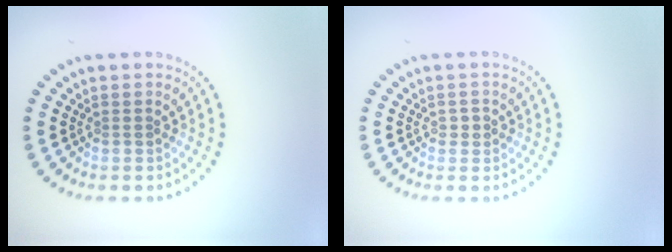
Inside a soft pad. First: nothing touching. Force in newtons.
{"total": 0.9, "press": 0.9, "slide": 0.1}